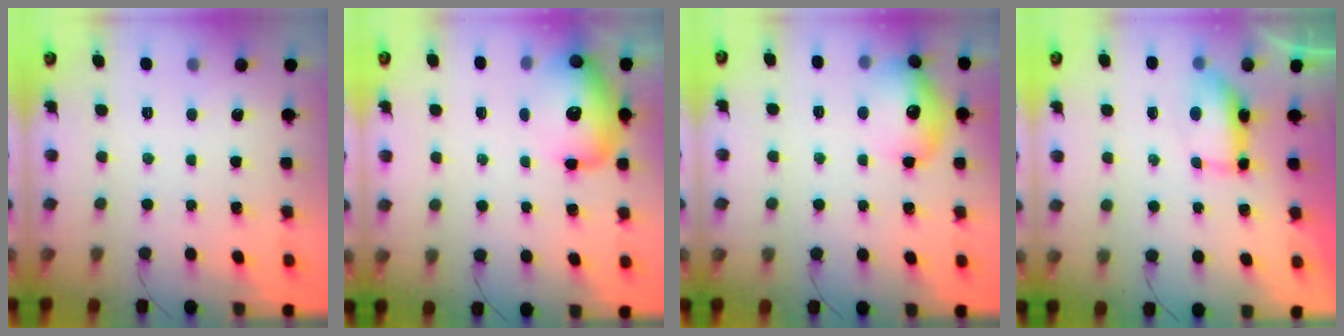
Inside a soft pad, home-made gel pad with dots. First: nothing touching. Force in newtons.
{"total": 16.0, "press": 15.7, "slide": 3.0}
{"total": 14.6, "press": 14.5, "slide": 1.3}
{"total": 11.2, "press": 8.8, "slide": 6.9}